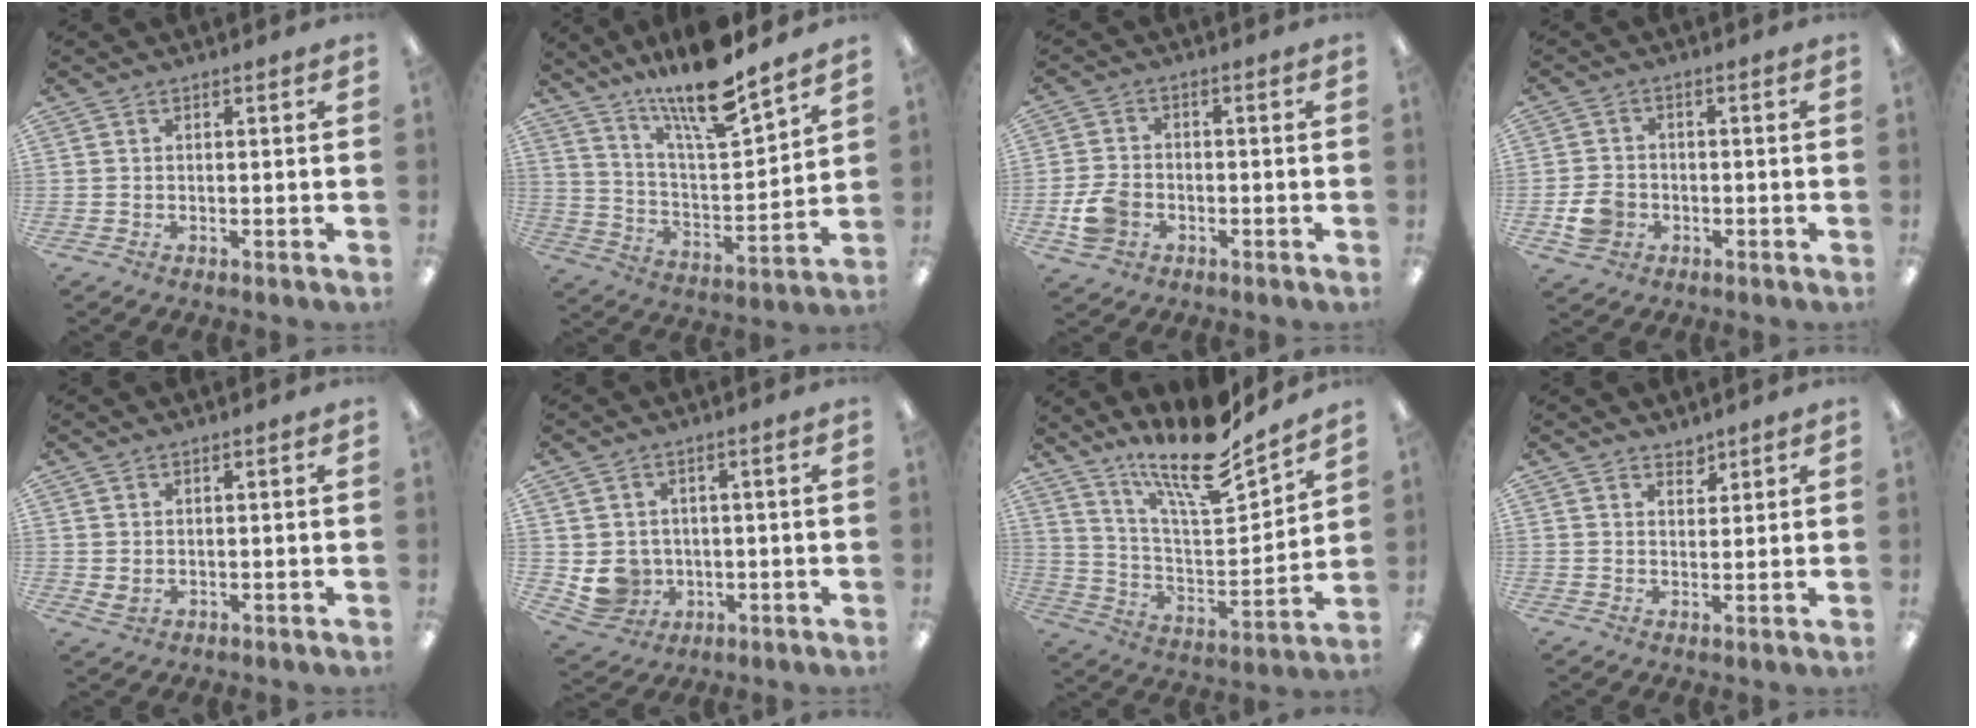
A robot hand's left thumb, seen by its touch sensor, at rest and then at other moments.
{"total": 16.1, "force": [13.6, 2.1, 8.4], "torque": [-0.154, -0.095, 0.227]}
{"total": 6.4, "force": [-2.4, 4.7, 3.7], "torque": [-0.066, 0.008, -0.043]}
{"total": 5.6, "force": [-2.0, 4.5, 2.6], "torque": [-0.045, 0.006, -0.035]}
{"total": 2.0, "force": [0.6, 1.3, 1.5], "torque": [-0.026, -0.005, 0.007]}
{"total": 6.3, "force": [0.4, 6.1, 1.6], "torque": [-0.058, -0.002, 0.016]}
{"total": 18.1, "force": [14.4, 3.8, 10.4], "torque": [-0.192, -0.100, 0.242]}
{"total": 2.6, "force": [2.4, 0.9, 0.2], "torque": [0.002, -0.017, 0.044]}